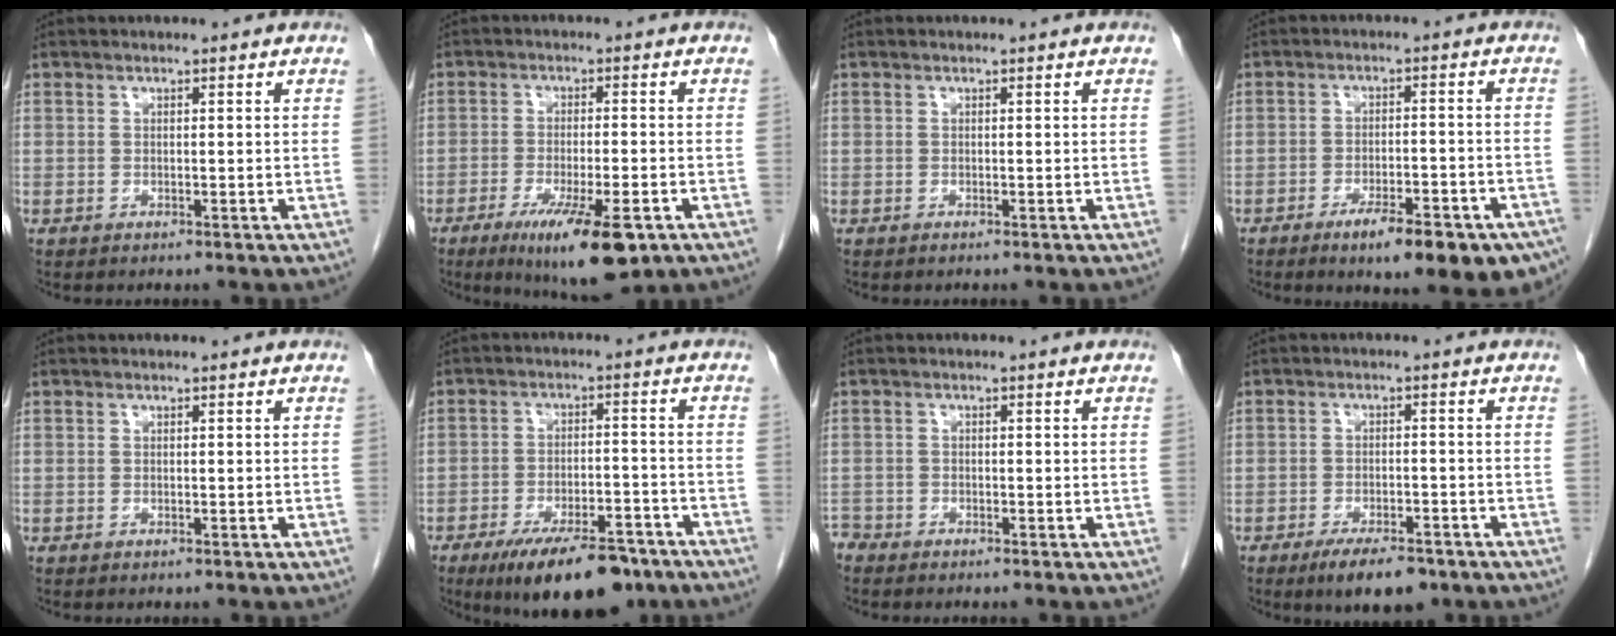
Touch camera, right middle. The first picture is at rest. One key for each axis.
{"total": 11.7, "fx": -6.6, "fy": 2.1, "fz": 9.5, "tx": -0.150, "ty": -0.026, "tz": -0.098}
{"total": 0.0}
{"total": 13.6, "fx": -9.1, "fy": 3.7, "fz": 9.4, "tx": -0.073, "ty": 0.009, "tz": -0.125}
{"total": 0.0}
{"total": 13.5, "fx": -9.9, "fy": 4.4, "fz": 8.1, "tx": -0.115, "ty": -0.002, "tz": -0.155}
{"total": 1.6, "fx": -1.6, "fy": 0.5, "fz": -0.1, "tx": 0.003, "ty": -0.002, "tz": -0.029}
{"total": 6.8, "fx": -4.8, "fy": 2.3, "fz": 4.3, "tx": -0.068, "ty": -0.006, "tz": -0.074}